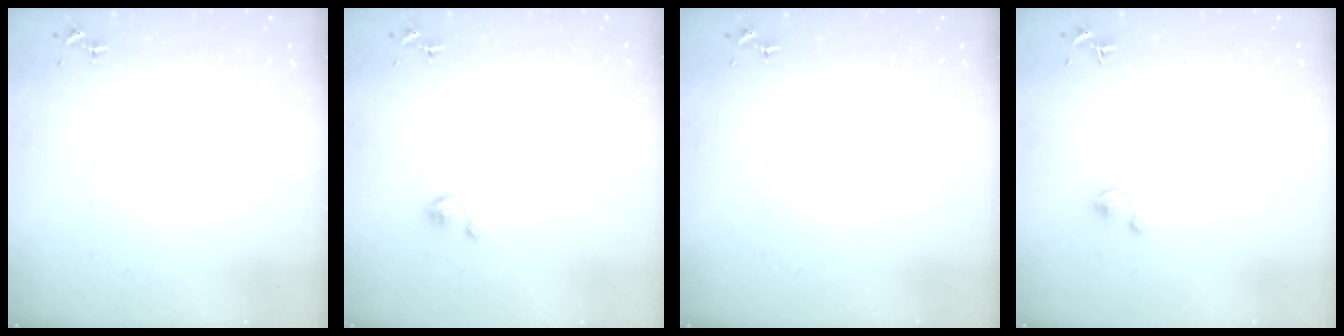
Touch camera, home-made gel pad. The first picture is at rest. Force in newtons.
{"total": 2.5, "press": 2.5, "slide": 0.3}
{"total": 0.0}
{"total": 2.6, "press": 2.6, "slide": 0.2}